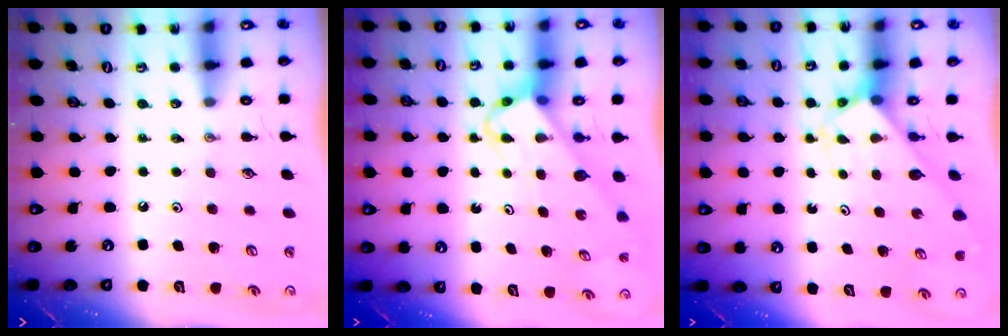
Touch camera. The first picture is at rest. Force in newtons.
{"total": 4.8, "press": 4.8, "slide": 0.4}
{"total": 2.9, "press": 2.9, "slide": 0.1}